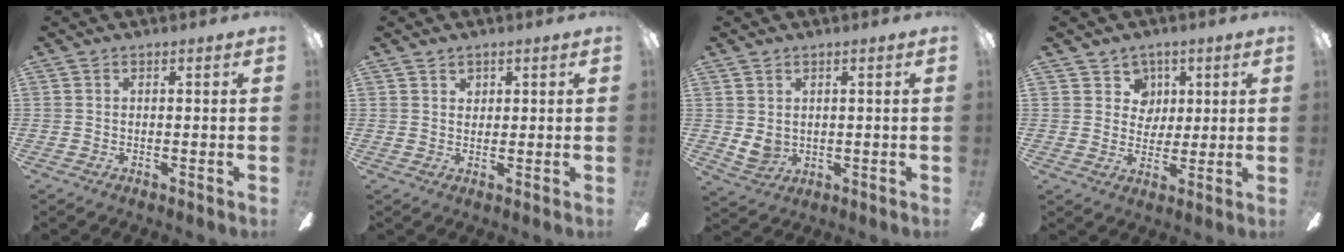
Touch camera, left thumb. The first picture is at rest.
{"total": 1.8, "force": [1.3, 1.2, 0.2], "torque": [0.012, -0.005, 0.021]}
{"total": 4.0, "force": [1.5, 3.2, 1.9], "torque": [-0.045, -0.010, 0.028]}
{"total": 6.2, "force": [3.0, 5.4, 0.7], "torque": [-0.009, -0.009, 0.053]}